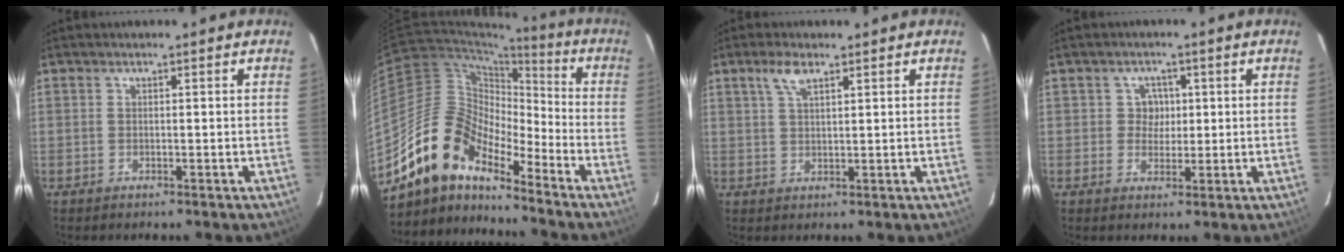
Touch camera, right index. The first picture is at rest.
{"total": 14.2, "force": [-12.0, 5.2, 5.5], "torque": [-0.095, 0.018, -0.234]}
{"total": 3.8, "force": [2.3, 1.2, 2.7], "torque": [-0.052, 0.007, 0.045]}
{"total": 3.1, "force": [0.3, 3.0, 0.4], "torque": [-0.001, 0.014, 0.004]}